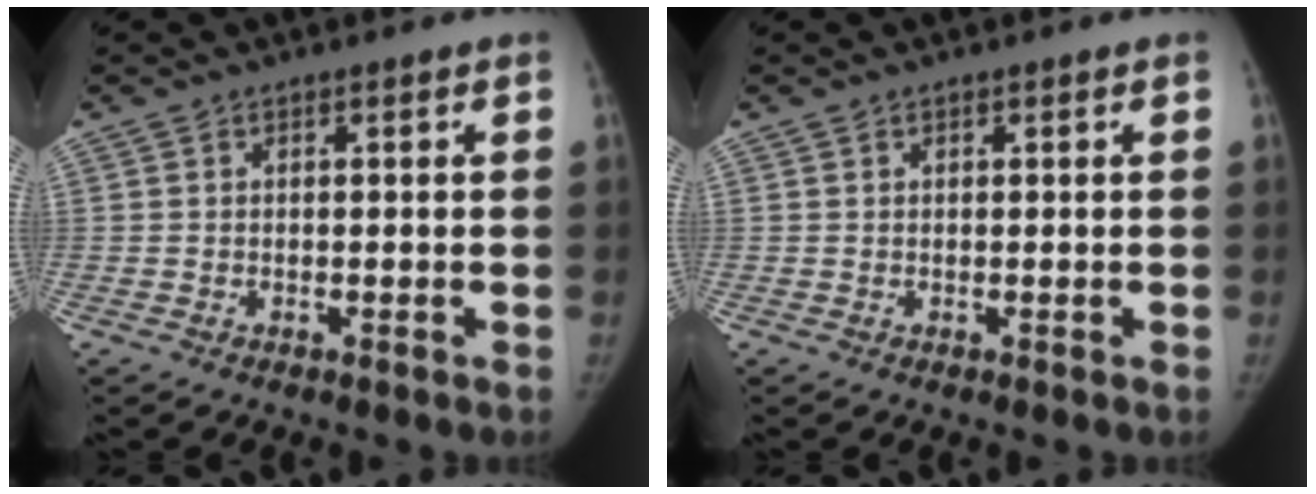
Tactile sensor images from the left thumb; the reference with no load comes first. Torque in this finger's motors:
{"motor_torque": [0.07, -0.17, 0.32, -0.02, -0.04]}